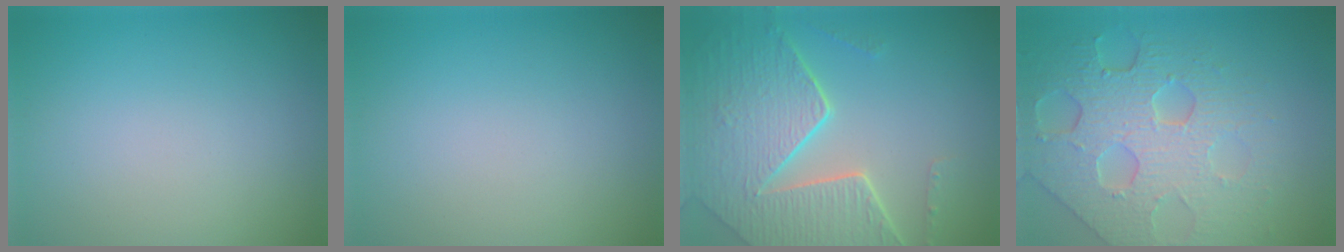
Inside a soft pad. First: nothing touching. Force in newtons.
{"total": 0.0}
{"total": 7.9, "press": 5.6, "slide": 5.6}
{"total": 7.4, "press": 5.6, "slide": 4.9}